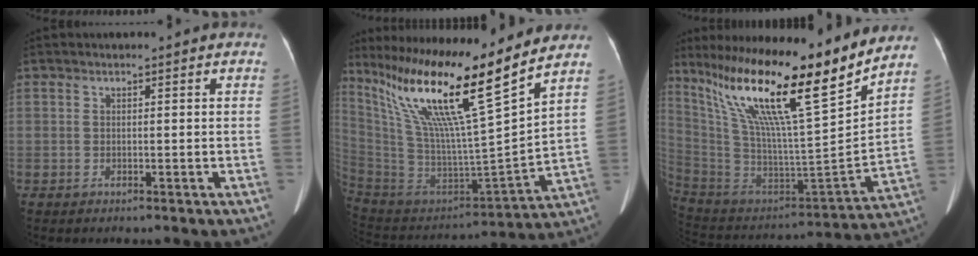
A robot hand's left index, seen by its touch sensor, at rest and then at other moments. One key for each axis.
{"total": 22.5, "fx": 15.3, "fy": -0.5, "fz": 16.5, "tx": -0.299, "ty": -0.006, "tz": 0.278}
{"total": 25.7, "fx": 18.8, "fy": 0.4, "fz": 17.5, "tx": -0.317, "ty": -0.017, "tz": 0.325}